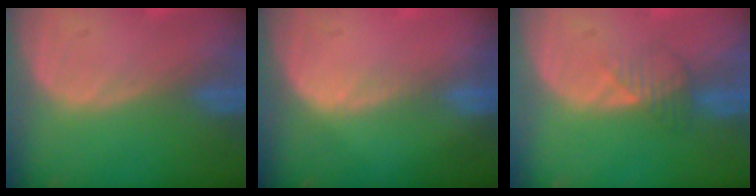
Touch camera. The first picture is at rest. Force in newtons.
{"total": 1.5, "press": 1.0, "slide": 1.1}
{"total": 2.7, "press": 2.7, "slide": 0.3}